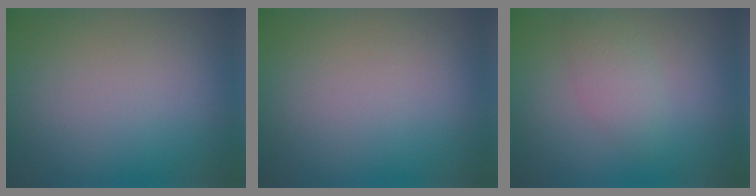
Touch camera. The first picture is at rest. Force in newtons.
{"total": 0.0}
{"total": 2.4, "press": 2.4, "slide": 0.0}